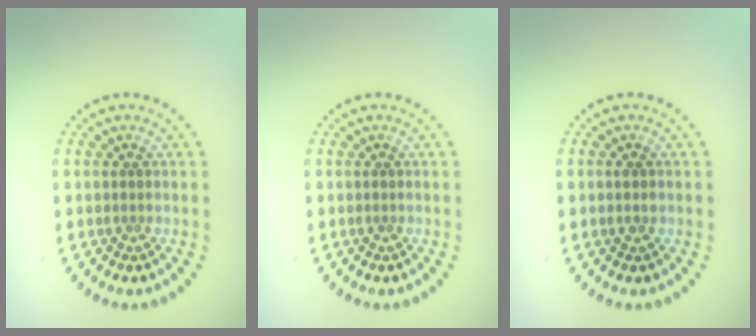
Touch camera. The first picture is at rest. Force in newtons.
{"total": 0.0}
{"total": 1.1, "press": 1.1, "slide": 0.1}